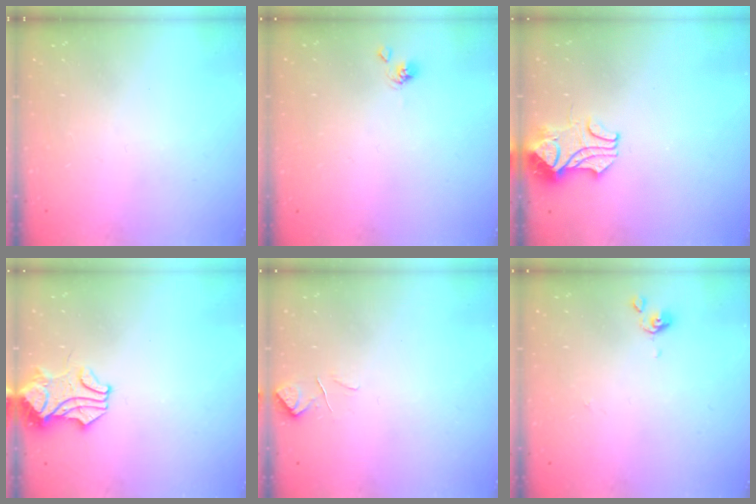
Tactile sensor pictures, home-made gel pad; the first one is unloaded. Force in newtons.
{"total": 2.0, "press": 1.9, "slide": 0.3}
{"total": 2.5, "press": 2.4, "slide": 0.8}
{"total": 1.8, "press": 1.6, "slide": 0.8}
{"total": 0.8, "press": 0.3, "slide": 0.7}
{"total": 0.0}